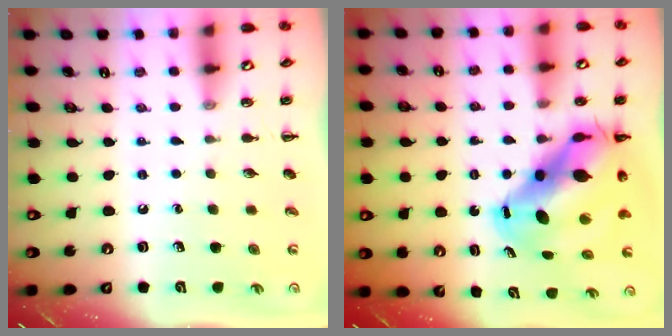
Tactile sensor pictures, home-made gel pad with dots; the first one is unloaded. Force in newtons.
{"total": 14.2, "press": 13.8, "slide": 3.6}